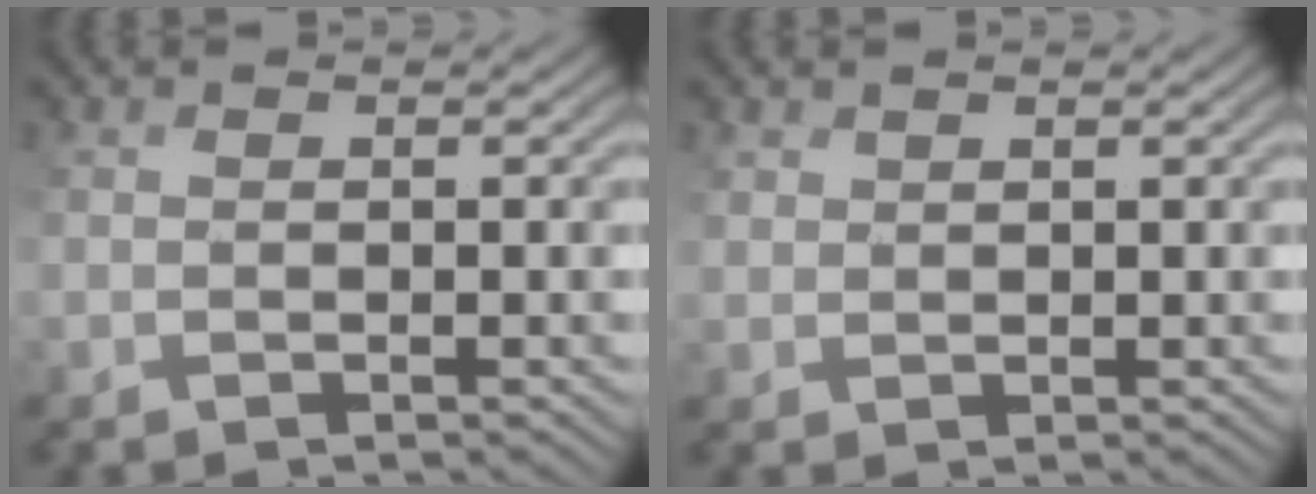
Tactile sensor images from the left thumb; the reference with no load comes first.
{"total": 1.4, "force": [0.6, 0.7, -1.0], "torque": [0.007, -0.002, 0.014]}